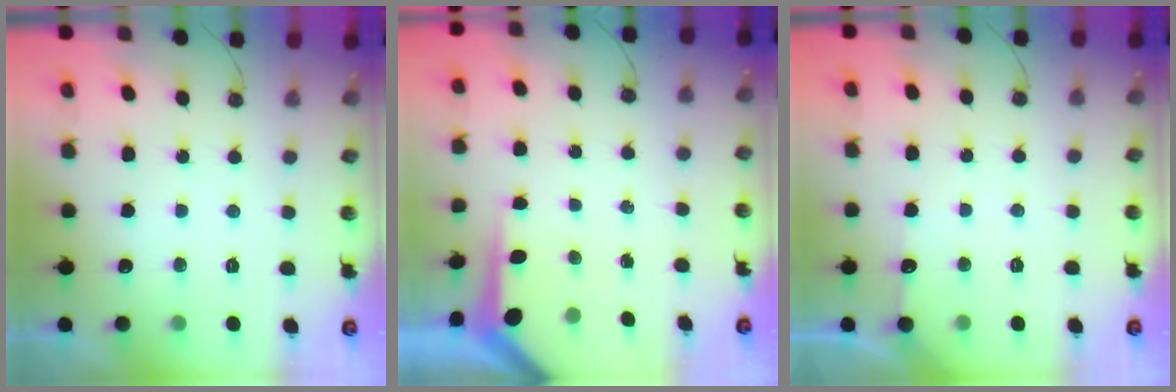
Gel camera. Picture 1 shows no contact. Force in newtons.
{"total": 4.4, "press": 4.4, "slide": 0.4}
{"total": 2.9, "press": 2.8, "slide": 0.4}